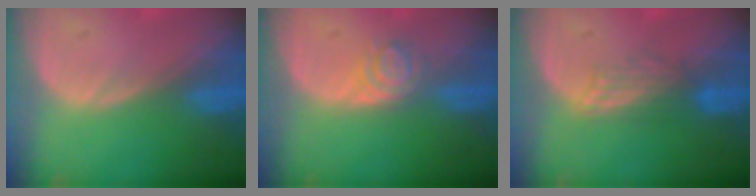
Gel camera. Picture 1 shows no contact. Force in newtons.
{"total": 4.2, "press": 3.6, "slide": 2.1}
{"total": 2.7, "press": 2.7, "slide": 0.4}